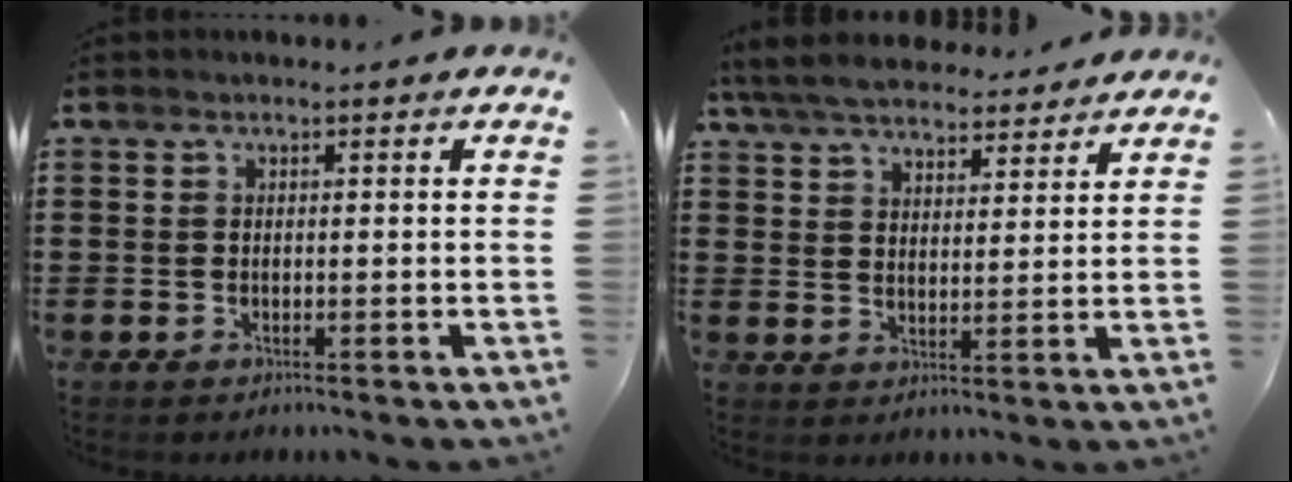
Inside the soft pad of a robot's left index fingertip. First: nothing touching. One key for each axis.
{"total": 6.3, "fx": 5.8, "fy": 1.3, "fz": 2.0, "tx": -0.061, "ty": -0.018, "tz": 0.106}